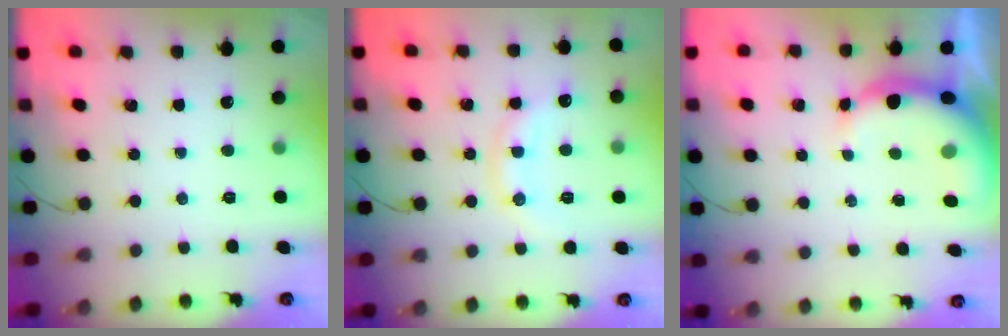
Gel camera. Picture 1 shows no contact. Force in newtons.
{"total": 10.8, "press": 10.8, "slide": 0.7}
{"total": 8.3, "press": 8.1, "slide": 1.7}